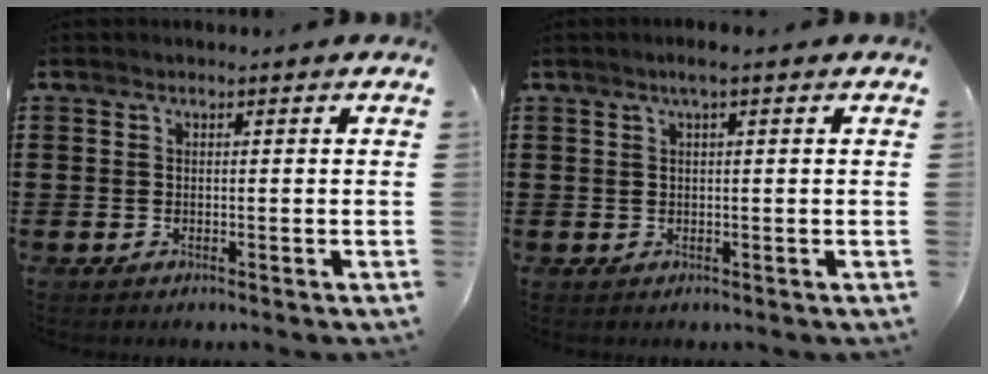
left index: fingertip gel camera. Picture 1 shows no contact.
{"total": 1.7, "force": [0.8, 0.1, 1.5], "torque": [-0.029, 0.001, 0.014]}